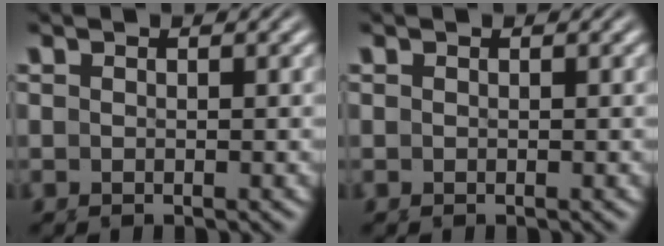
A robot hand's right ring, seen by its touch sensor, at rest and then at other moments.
{"total": 0.0}